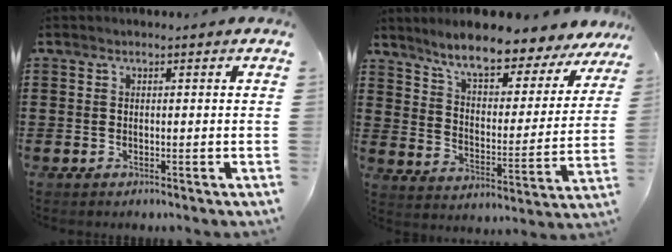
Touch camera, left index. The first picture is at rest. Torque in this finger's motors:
{"motor_torque": [1.10, -1.04, 0.48, 0.21]}